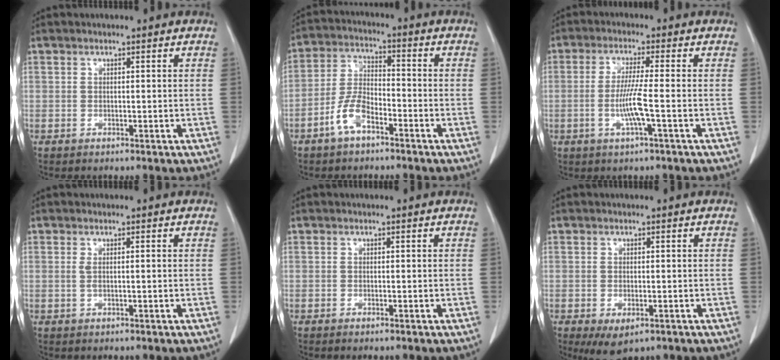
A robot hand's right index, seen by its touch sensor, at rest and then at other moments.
{"total": 6.6, "force": [-3.9, 2.8, 4.6], "torque": [-0.107, 0.008, -0.078]}
{"total": 5.5, "force": [-1.4, -0.5, 5.3], "torque": [-0.109, -0.008, -0.030]}
{"total": 1.0, "force": [0.0, 0.1, 0.9], "torque": [-0.022, 0.001, 0.002]}
{"total": 0.6, "force": [-0.5, 0.0, 0.3], "torque": [-0.015, -0.003, -0.005]}
{"total": 4.4, "force": [-2.3, 2.1, 3.1], "torque": [-0.057, -0.010, -0.027]}